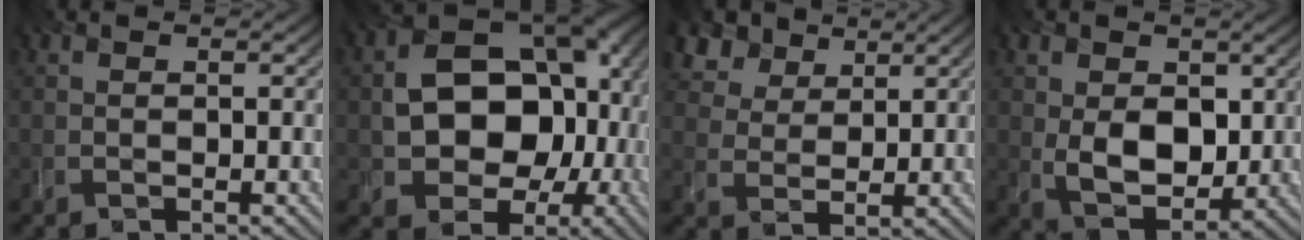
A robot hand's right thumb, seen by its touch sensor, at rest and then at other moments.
{"total": 14.9, "force": [-0.6, 10.9, 10.1], "torque": [-0.151, -0.018, -0.006]}
{"total": 6.4, "force": [4.4, 3.8, 2.5], "torque": [-0.065, 0.008, 0.087]}
{"total": 7.5, "force": [1.0, 5.4, 5.1], "torque": [-0.109, -0.016, 0.020]}